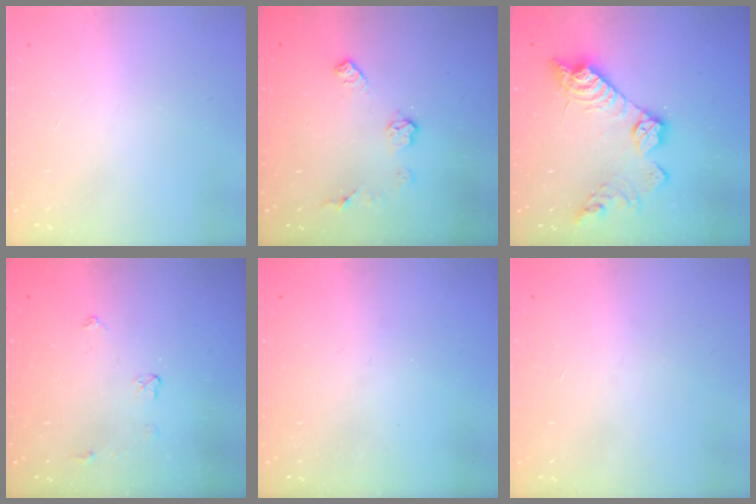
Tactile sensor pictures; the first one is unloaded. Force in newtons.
{"total": 7.6, "press": 7.6, "slide": 0.5}
{"total": 15.8, "press": 15.8, "slide": 0.8}
{"total": 3.6, "press": 3.5, "slide": 0.6}
{"total": 0.0}
{"total": 0.0}